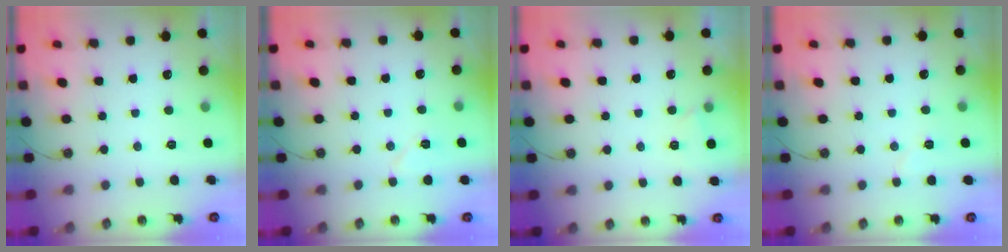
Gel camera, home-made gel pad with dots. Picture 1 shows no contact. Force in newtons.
{"total": 5.4, "press": 5.2, "slide": 1.4}
{"total": 1.7, "press": 1.6, "slide": 0.4}
{"total": 4.4, "press": 3.9, "slide": 1.9}